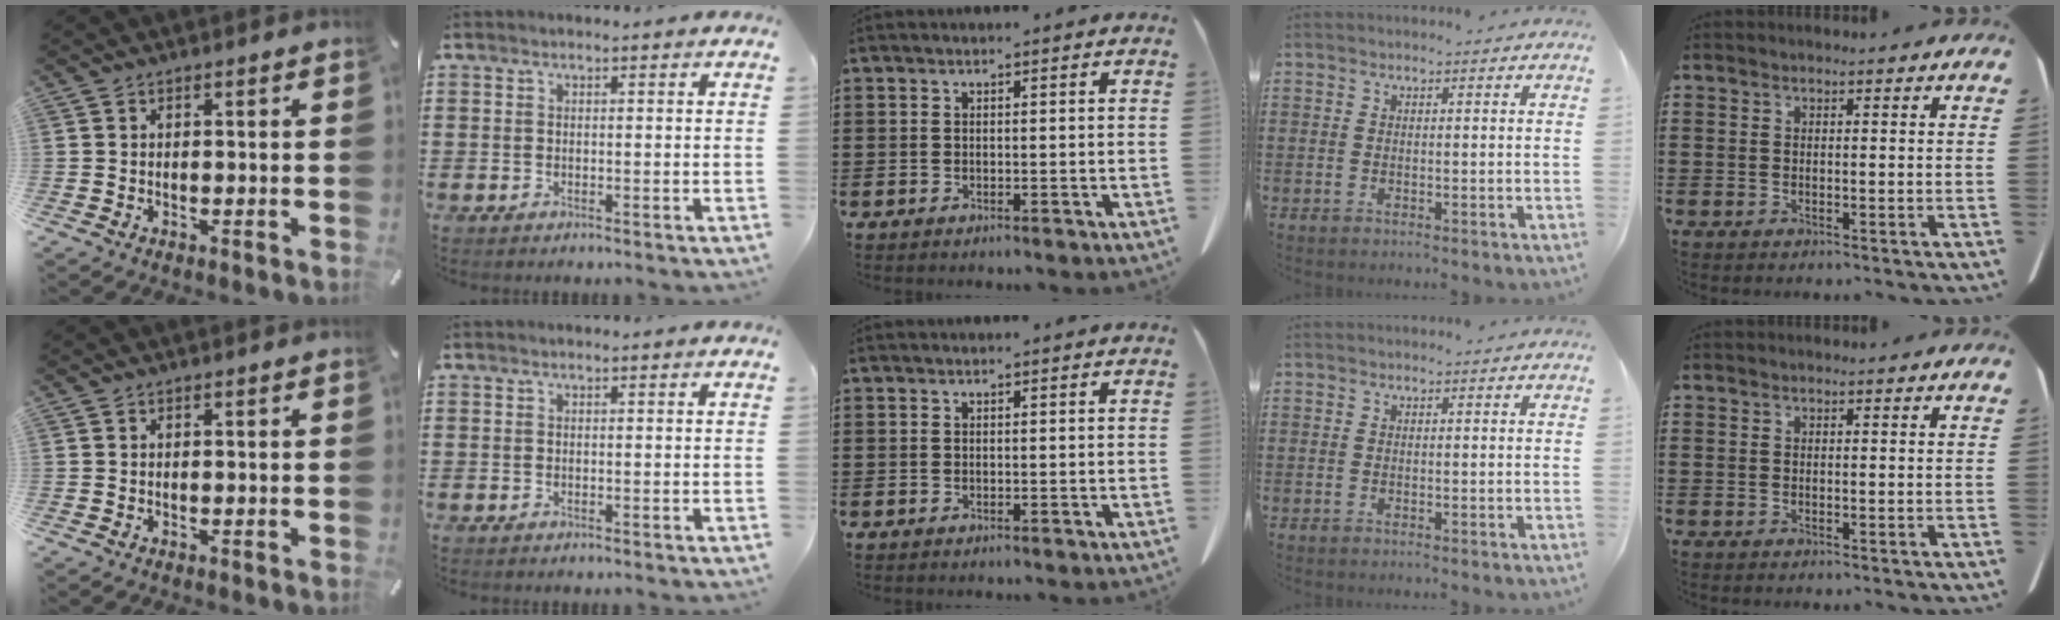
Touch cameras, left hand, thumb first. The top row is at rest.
{}